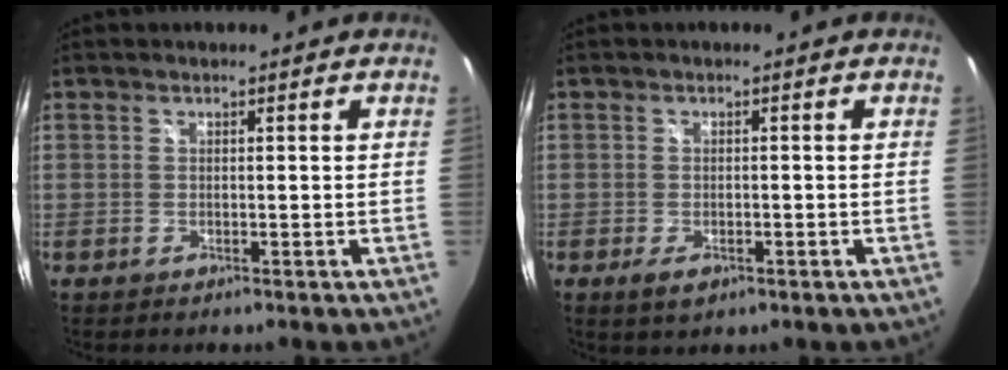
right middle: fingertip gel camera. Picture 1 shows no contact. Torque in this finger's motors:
{"motor_torque": [0.60, -0.61, 0.04, 0.05]}